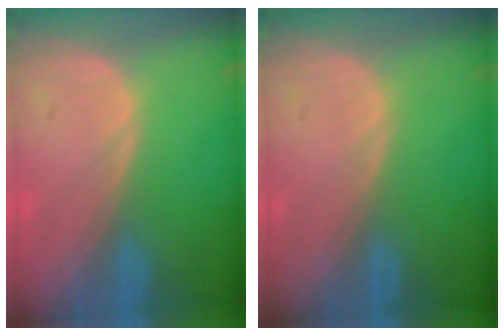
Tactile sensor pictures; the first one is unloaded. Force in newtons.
{"total": 0.0}